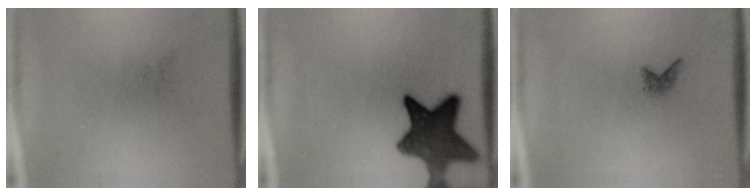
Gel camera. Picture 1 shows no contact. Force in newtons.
{"total": 11.5}
{"total": 0.8}